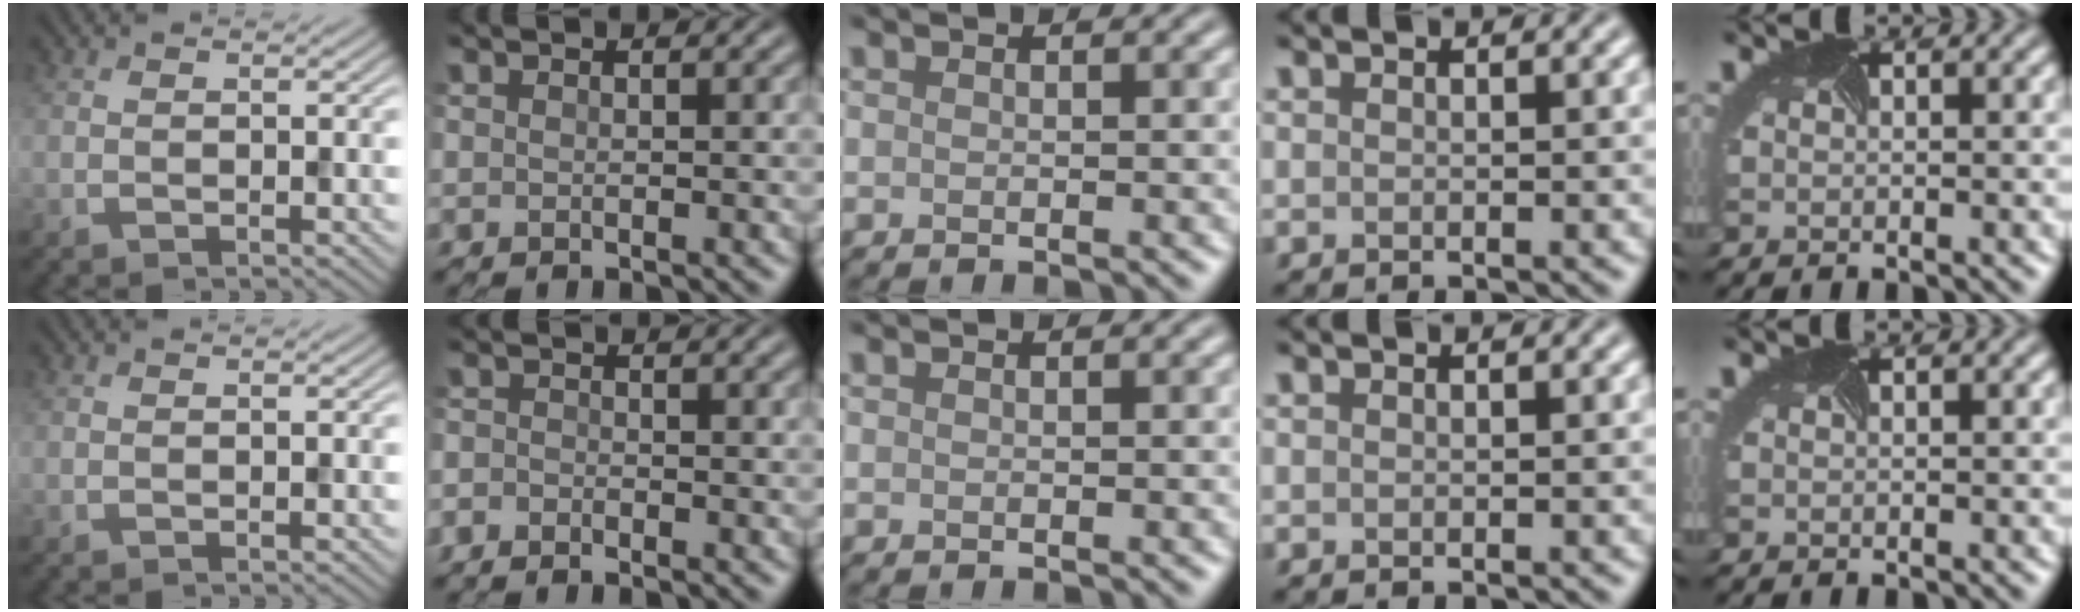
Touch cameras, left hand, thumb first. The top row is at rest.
{"index": {"total": 1.2, "force": [-1.1, 0.5, 0.0], "torque": [0.005, -0.002, -0.027]}}